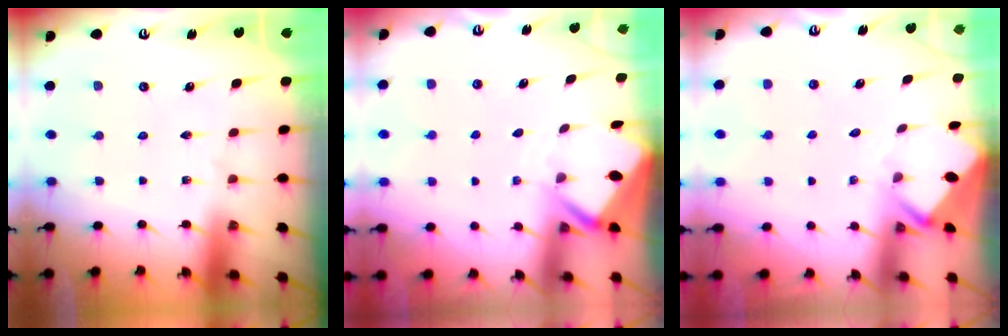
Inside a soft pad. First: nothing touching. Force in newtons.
{"total": 3.3, "press": 3.3, "slide": 0.3}
{"total": 3.5, "press": 3.5, "slide": 0.1}